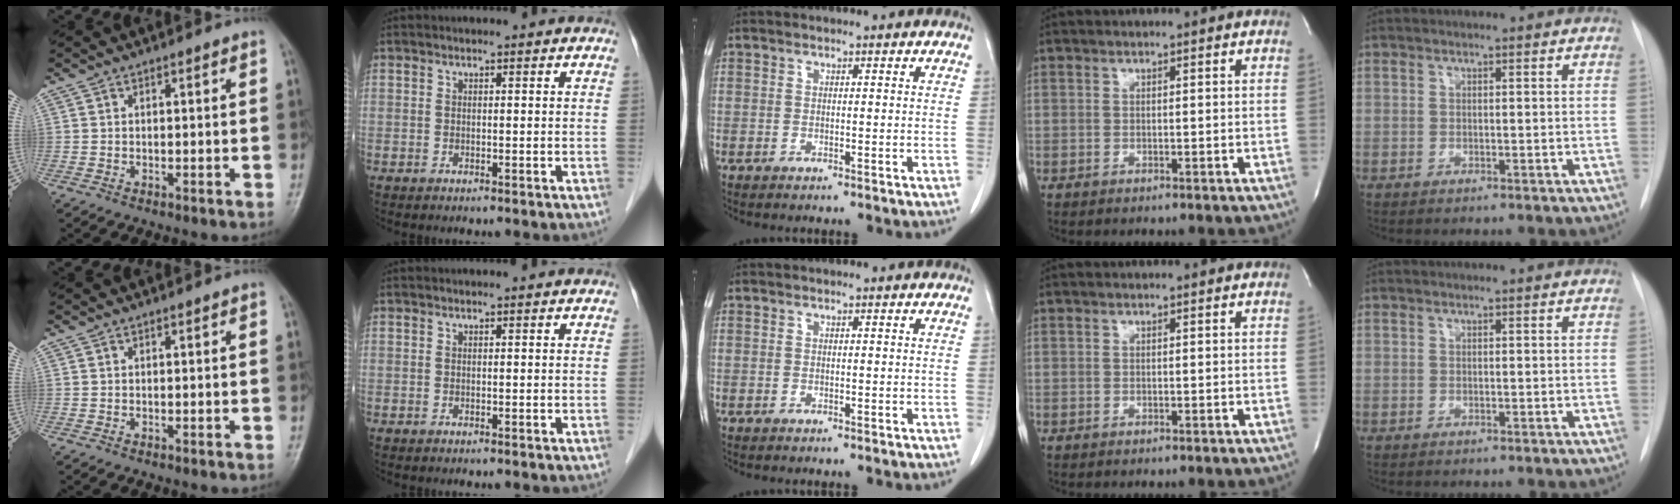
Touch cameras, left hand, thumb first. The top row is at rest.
{}